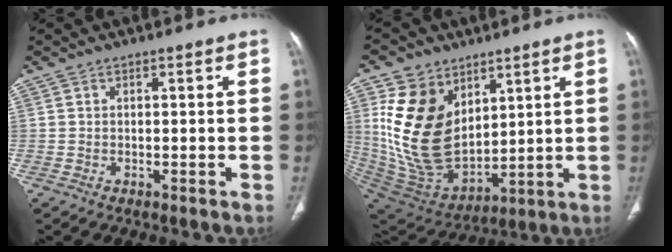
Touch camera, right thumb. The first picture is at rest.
{"total": 20.5, "force": [6.9, 13.7, 13.6], "torque": [-0.238, -0.042, 0.155]}